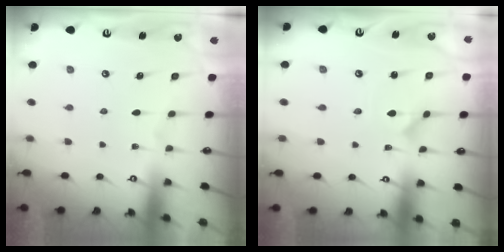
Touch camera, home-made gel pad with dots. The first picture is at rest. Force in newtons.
{"total": 1.9, "press": 1.9, "slide": 0.1}